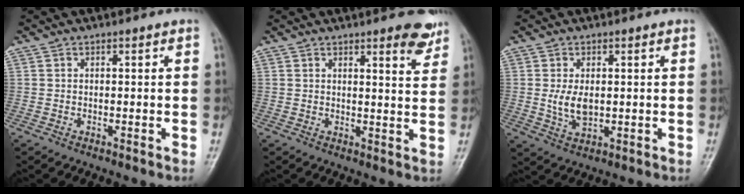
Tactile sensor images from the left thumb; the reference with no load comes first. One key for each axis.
{"total": 6.1, "fx": 4.1, "fy": 1.6, "fz": 4.2, "tx": -0.033, "ty": -0.023, "tz": 0.047}
{"total": 4.9, "fx": 0.3, "fy": 2.9, "fz": 4.0, "tx": -0.073, "ty": -0.010, "tz": 0.011}